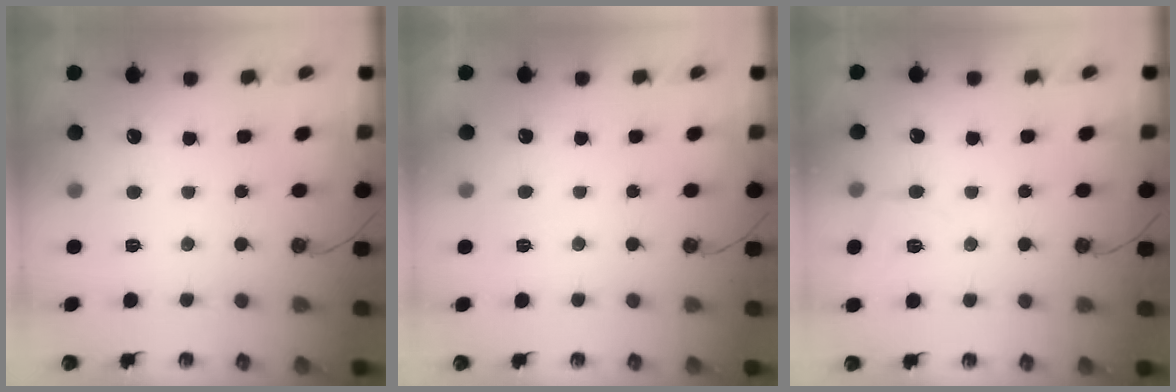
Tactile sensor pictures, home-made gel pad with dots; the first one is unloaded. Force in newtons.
{"total": 2.9, "press": 2.9, "slide": 0.5}
{"total": 4.4, "press": 4.4, "slide": 0.6}